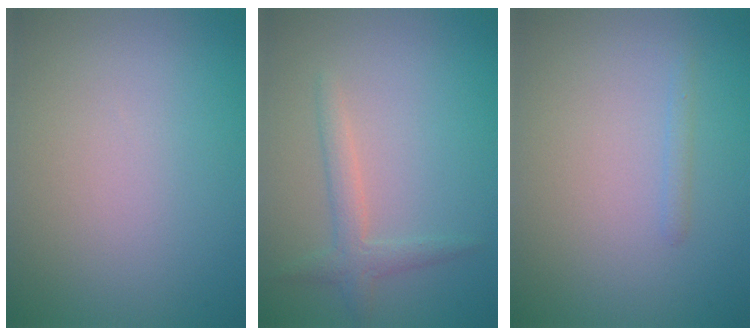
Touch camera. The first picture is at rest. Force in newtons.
{"total": 2.1, "press": 2.1, "slide": 0.1}
{"total": 0.7, "press": 0.7, "slide": 0.0}